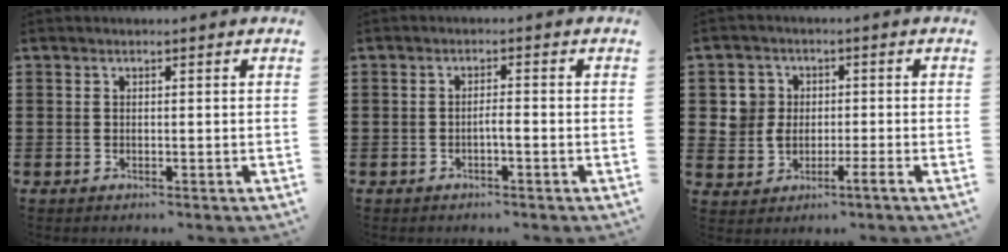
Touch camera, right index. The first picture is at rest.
{"total": 1.6, "force": [-0.9, 0.1, 1.3], "torque": [-0.025, 0.000, -0.016]}
{"total": 3.7, "force": [-0.7, 3.2, 1.7], "torque": [-0.047, 0.013, -0.016]}